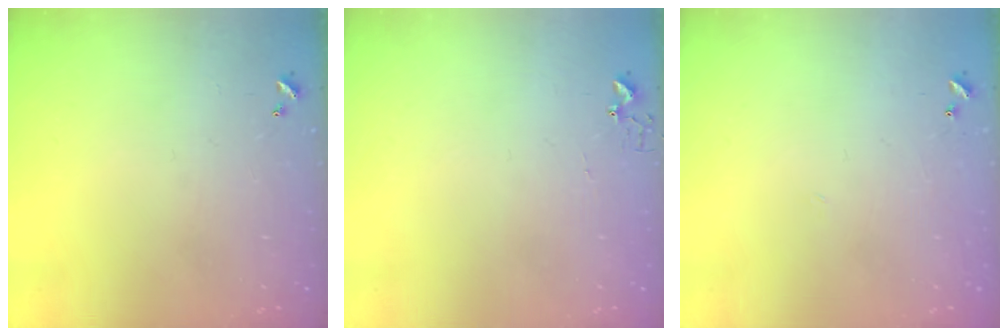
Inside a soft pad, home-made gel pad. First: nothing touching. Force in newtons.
{"total": 2.7, "press": 2.7, "slide": 0.3}
{"total": 4.5, "press": 4.4, "slide": 0.4}